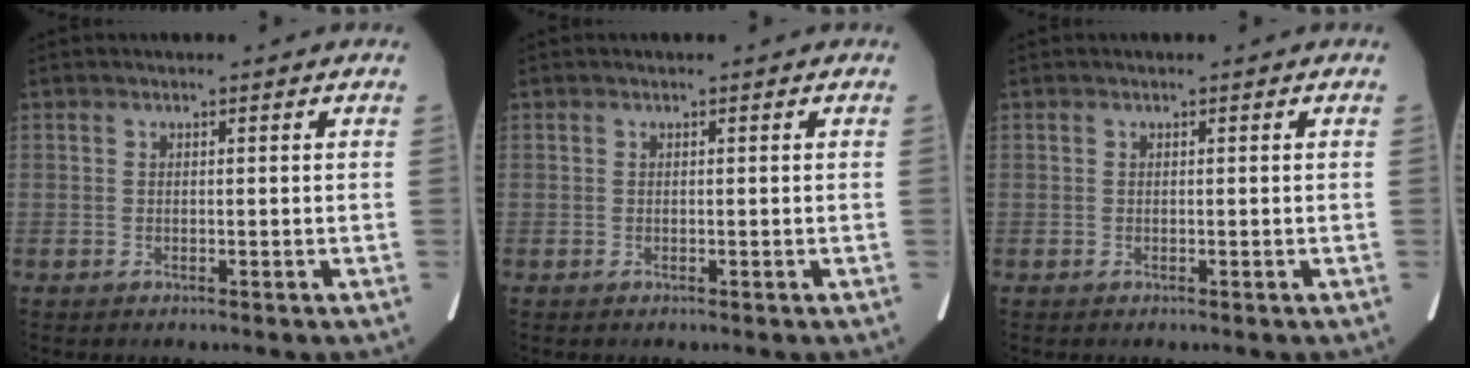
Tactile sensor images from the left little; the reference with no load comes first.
{"total": 0.0}
{"total": 0.0}